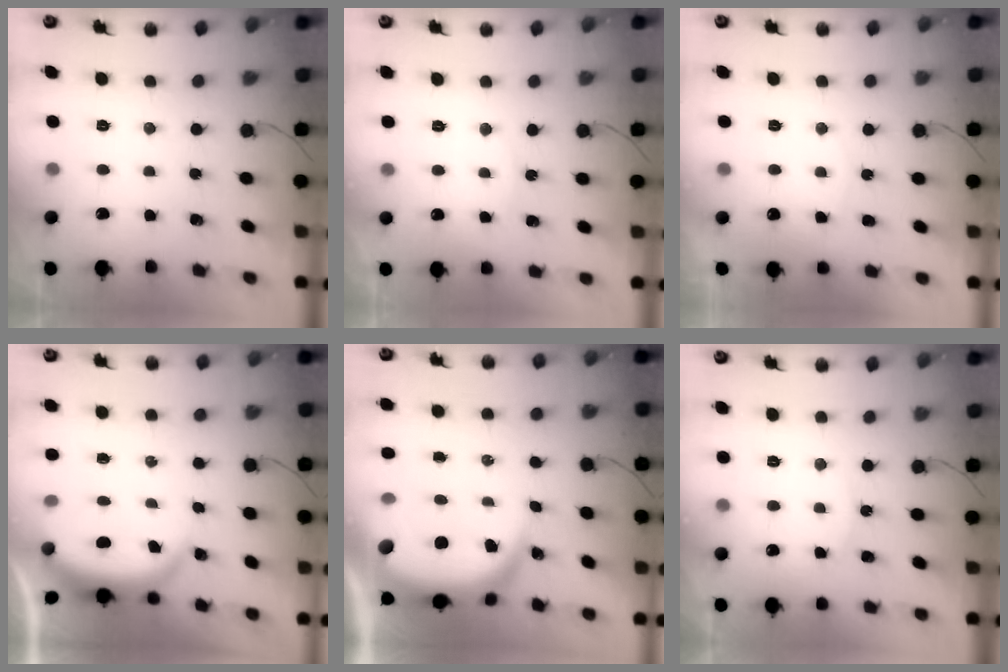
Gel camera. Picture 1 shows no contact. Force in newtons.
{"total": 3.8, "press": 3.8, "slide": 0.4}
{"total": 4.3, "press": 4.3, "slide": 0.6}
{"total": 4.0, "press": 4.0, "slide": 0.3}
{"total": 11.8, "press": 11.7, "slide": 1.3}
{"total": 5.3, "press": 5.2, "slide": 0.5}